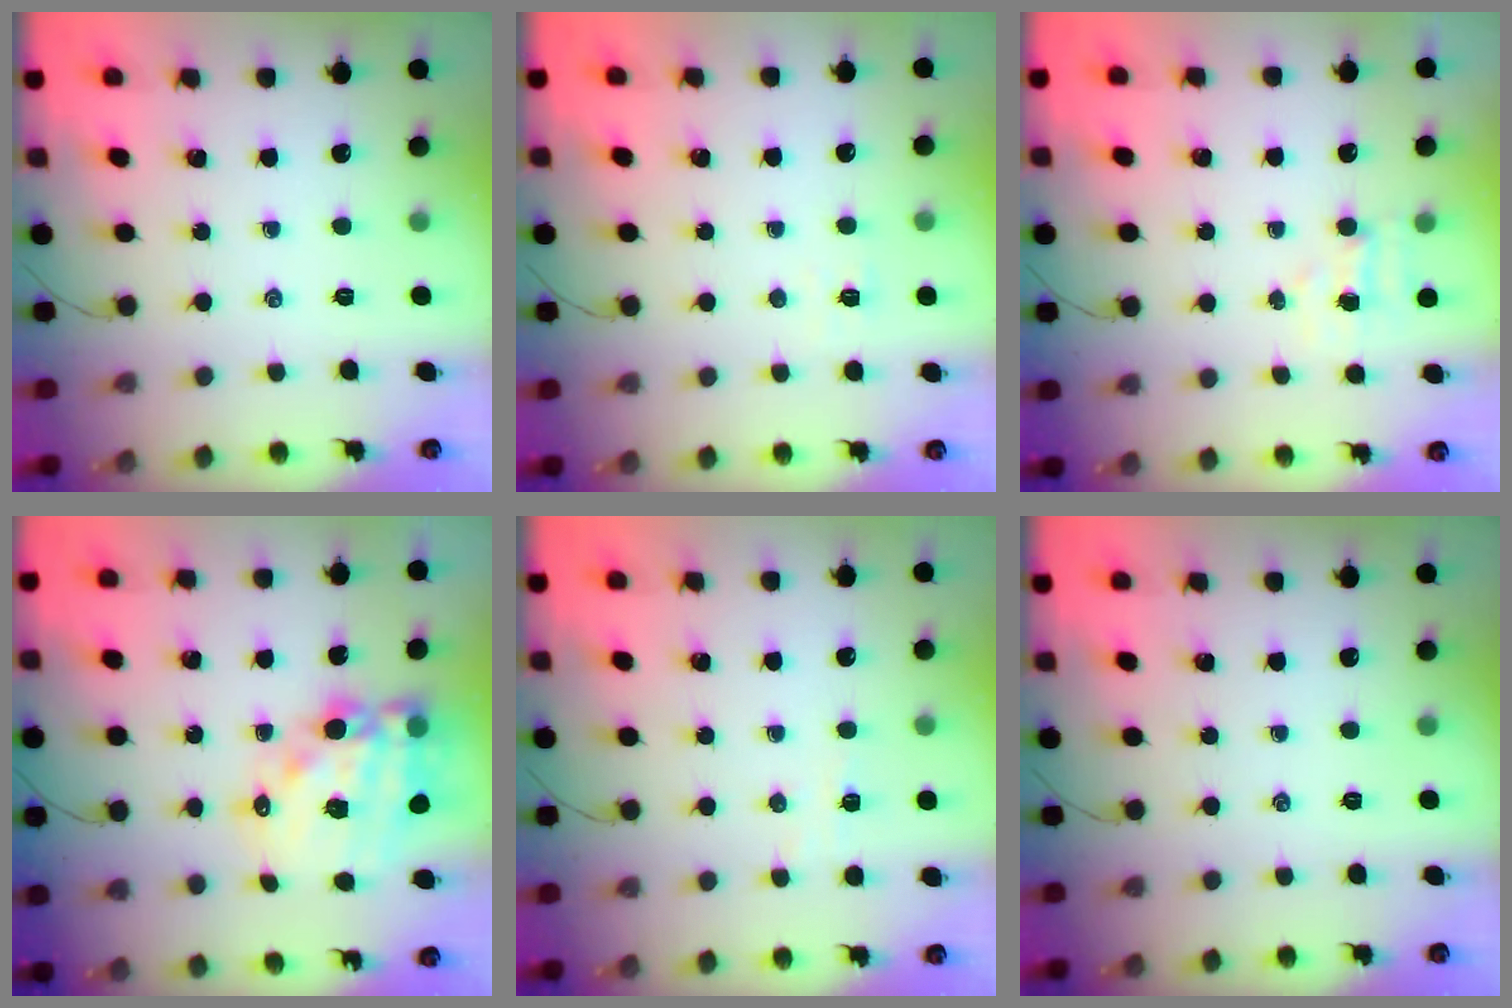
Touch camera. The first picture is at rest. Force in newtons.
{"total": 2.8, "press": 2.7, "slide": 0.8}
{"total": 3.7, "press": 3.6, "slide": 1.0}
{"total": 18.1, "press": 17.6, "slide": 4.1}
{"total": 3.5, "press": 3.3, "slide": 1.3}
{"total": 0.0}